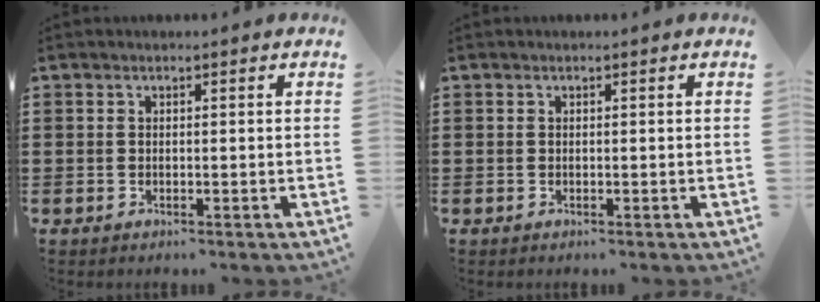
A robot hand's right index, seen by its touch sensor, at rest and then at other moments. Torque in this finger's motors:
{"motor_torque": [0.00, 0.00, 0.00, 0.00]}